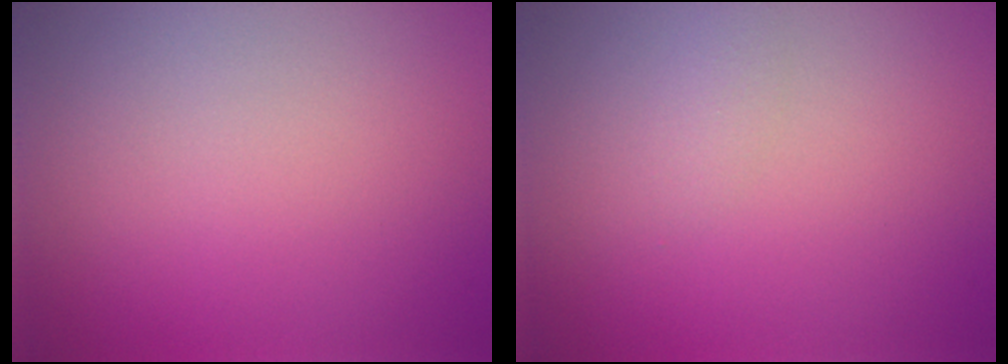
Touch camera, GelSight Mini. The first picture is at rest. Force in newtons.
{"total": 0.8, "press": 0.8, "slide": 0.0}